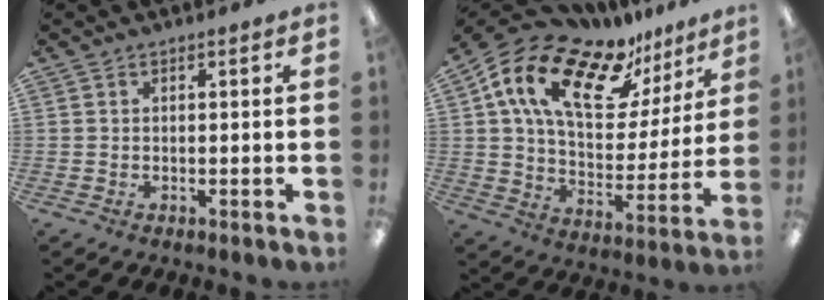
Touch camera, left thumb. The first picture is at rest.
{"total": 19.4, "force": [12.0, 9.6, 11.9], "torque": [-0.214, -0.061, 0.212]}